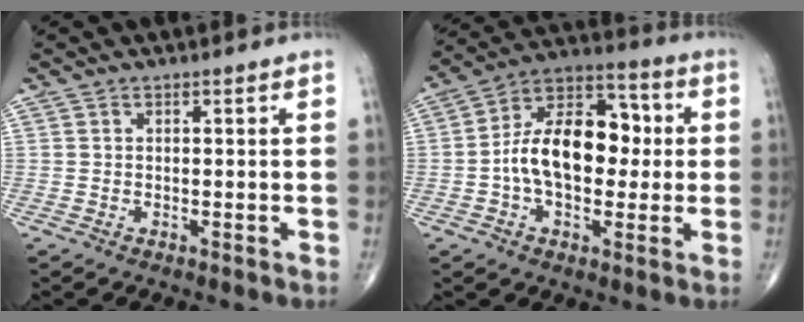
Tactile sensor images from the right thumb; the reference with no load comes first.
{"total": 16.8, "force": [-0.1, 10.4, 13.2], "torque": [-0.192, 0.039, -0.011]}